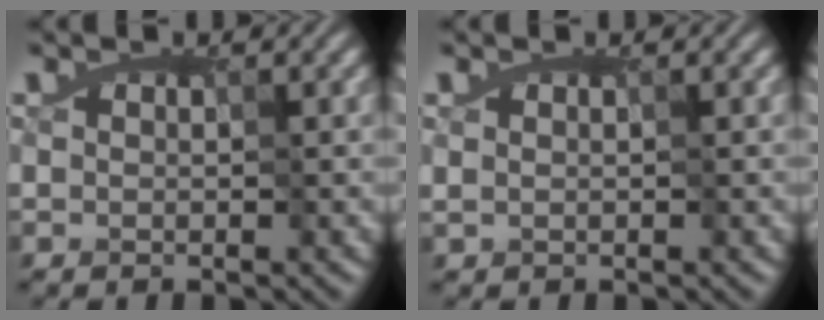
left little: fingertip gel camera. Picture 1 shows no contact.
{"total": 0.0}